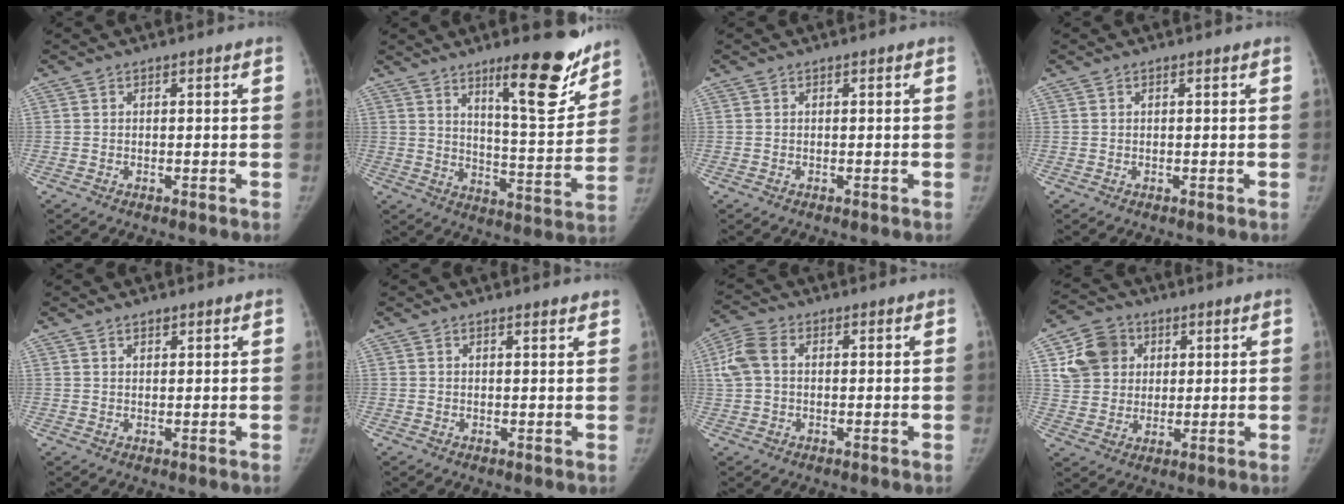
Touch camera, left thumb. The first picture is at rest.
{"total": 16.4, "force": [11.1, 3.8, 11.4], "torque": [-0.123, -0.084, 0.173]}
{"total": 0.0}
{"total": 0.0}
{"total": 1.5, "force": [1.2, 0.7, 0.6], "torque": [-0.003, -0.007, 0.018]}
{"total": 2.0, "force": [1.7, 0.3, 0.9], "torque": [-0.005, -0.005, 0.023]}
{"total": 5.9, "force": [1.0, 4.0, 4.3], "torque": [-0.107, 0.018, 0.017]}
{"total": 10.0, "force": [3.5, 8.6, 3.9], "torque": [-0.044, -0.003, 0.065]}